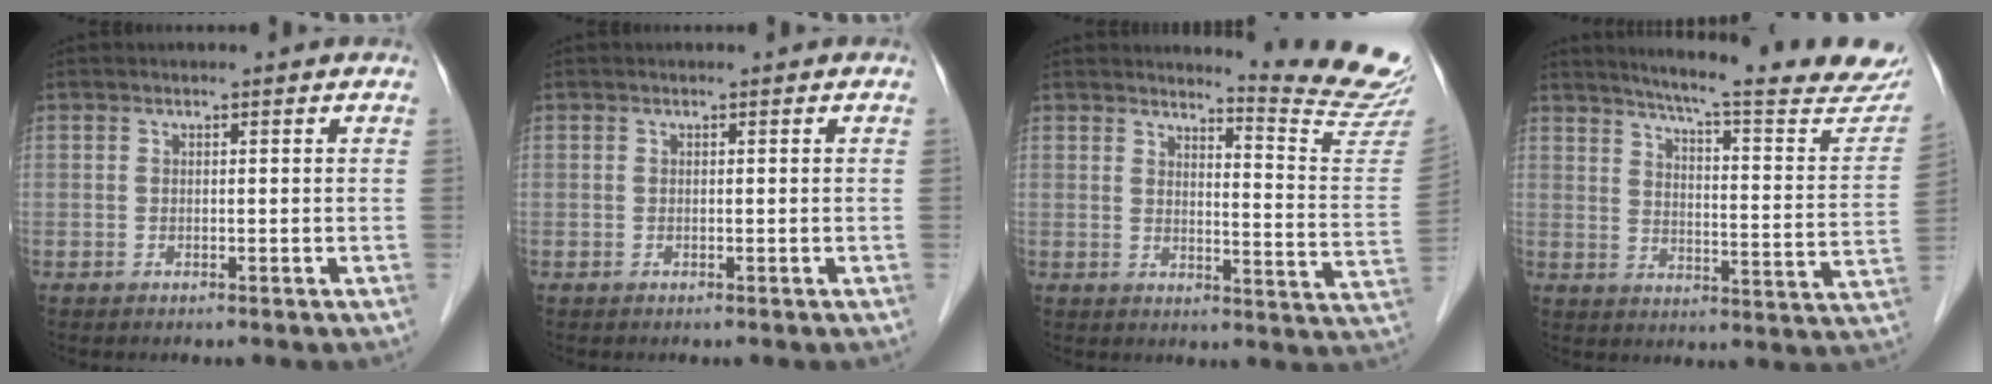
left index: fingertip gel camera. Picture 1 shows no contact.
{"total": 0.0}
{"total": 12.1, "force": [11.8, -2.1, 2.1], "torque": [-0.028, -0.127, 0.127]}
{"total": 22.1, "force": [19.8, 1.2, 9.6], "torque": [-0.127, -0.071, 0.236]}